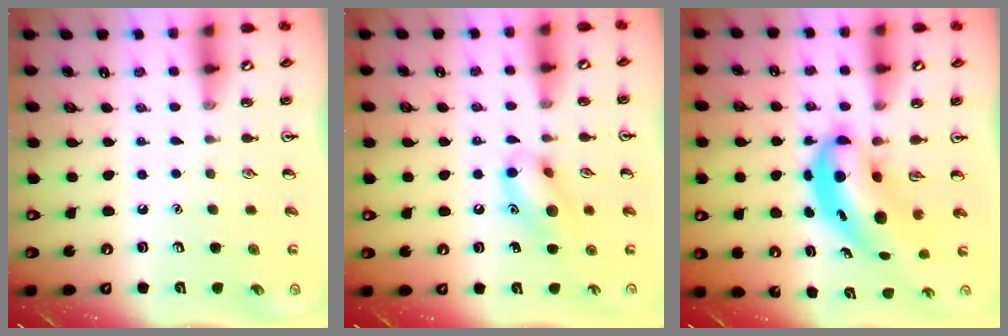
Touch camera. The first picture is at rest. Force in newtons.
{"total": 10.6, "press": 10.5, "slide": 1.4}
{"total": 7.5, "press": 7.2, "slide": 2.0}